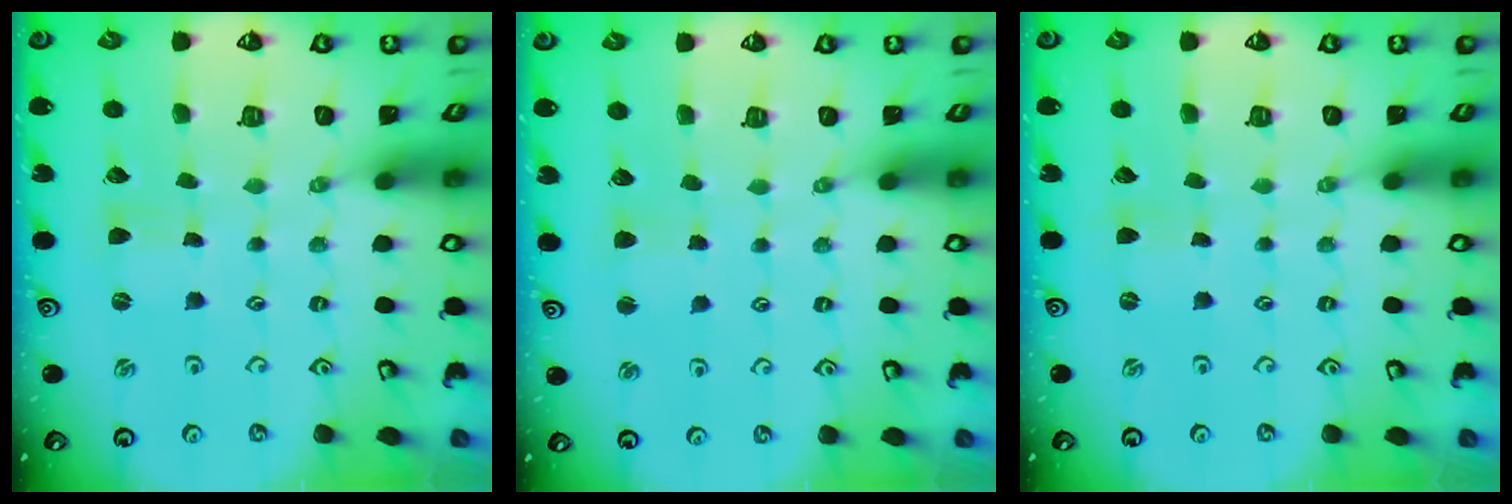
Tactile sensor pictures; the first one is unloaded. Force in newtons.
{"total": 2.3, "press": 2.3, "slide": 0.4}
{"total": 0.0}